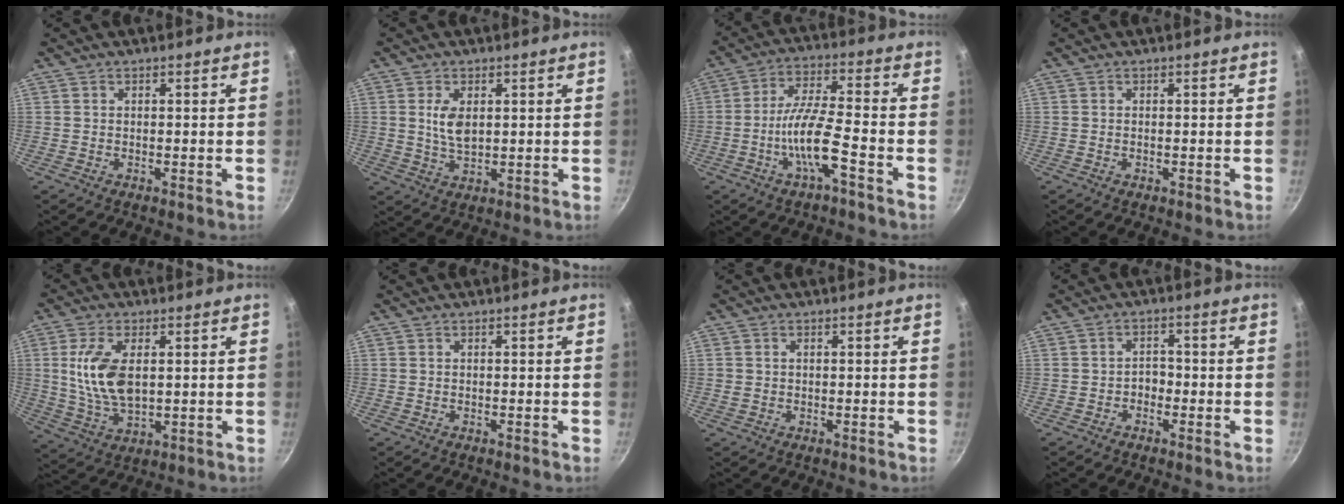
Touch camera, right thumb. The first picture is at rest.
{"total": 5.3, "force": [1.1, 2.9, 4.3], "torque": [-0.079, -0.009, 0.027]}
{"total": 10.1, "force": [-3.9, 2.1, 9.0], "torque": [-0.186, 0.034, -0.076]}
{"total": 0.0}
{"total": 11.4, "force": [1.8, 5.9, 9.6], "torque": [-0.193, -0.011, 0.044]}
{"total": 0.0}
{"total": 1.1, "force": [0.2, 0.9, 0.6], "torque": [-0.013, 0.003, 0.009]}
{"total": 2.4, "force": [-1.1, 1.8, 1.2], "torque": [-0.002, 0.013, -0.025]}